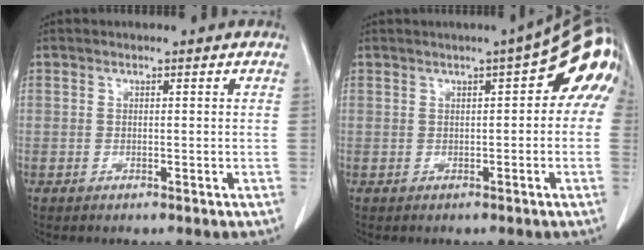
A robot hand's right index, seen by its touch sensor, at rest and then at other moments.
{"total": 10.6, "force": [3.2, 2.6, 9.8], "torque": [-0.113, 0.032, 0.029]}